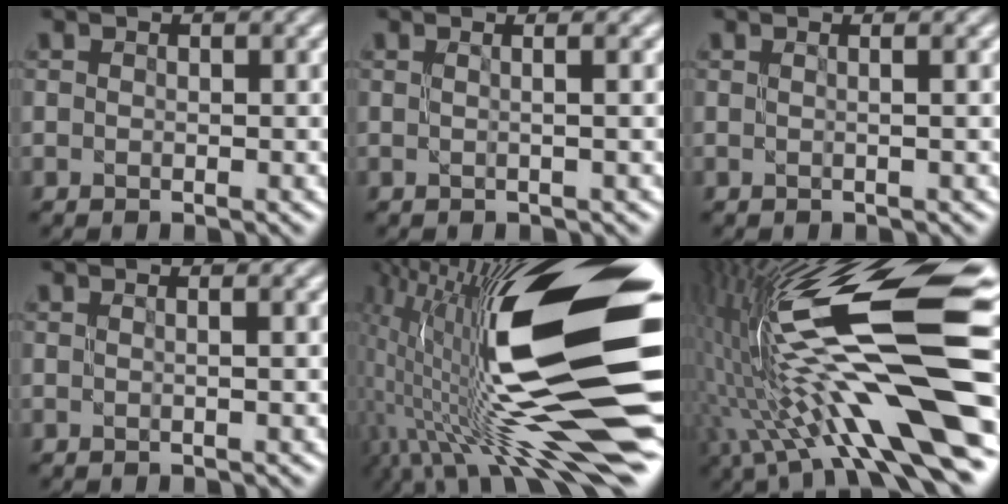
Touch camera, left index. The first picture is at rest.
{"total": 1.9, "force": [0.7, 0.4, 1.7], "torque": [-0.012, 0.005, -0.008]}
{"total": 1.1, "force": [0.4, 0.0, 1.0], "torque": [-0.008, 0.001, 0.000]}
{"total": 0.8, "force": [0.3, -0.1, 0.7], "torque": [-0.009, -0.001, 0.002]}
{"total": 20.8, "force": [1.1, 6.7, 19.6], "torque": [-0.344, -0.008, 0.002]}
{"total": 17.8, "force": [1.6, 4.6, 17.1], "torque": [-0.291, 0.011, 0.028]}